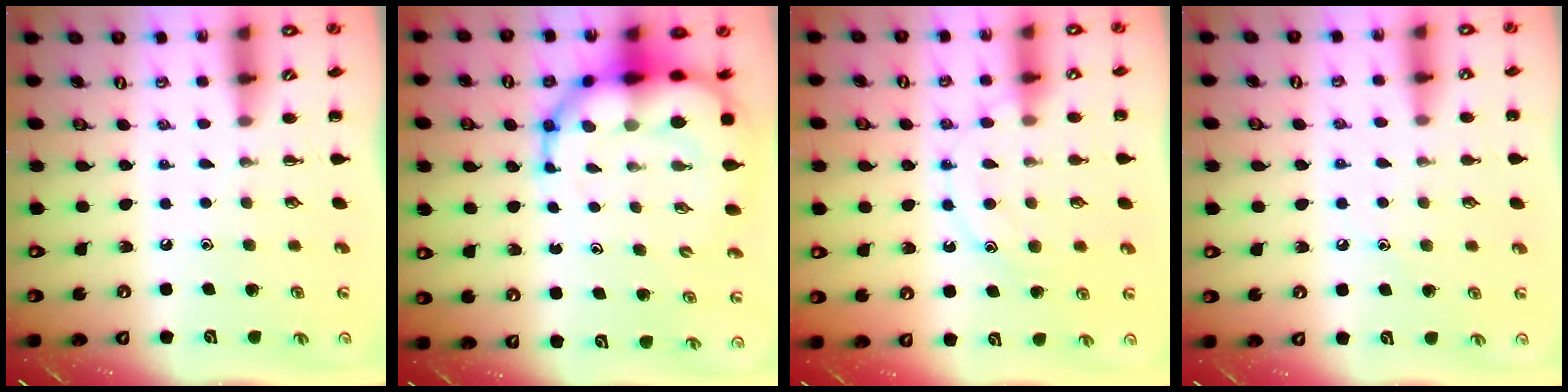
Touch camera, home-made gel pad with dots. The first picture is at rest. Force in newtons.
{"total": 13.4, "press": 12.9, "slide": 3.6}
{"total": 12.4, "press": 12.4, "slide": 0.6}
{"total": 6.7, "press": 6.3, "slide": 2.1}